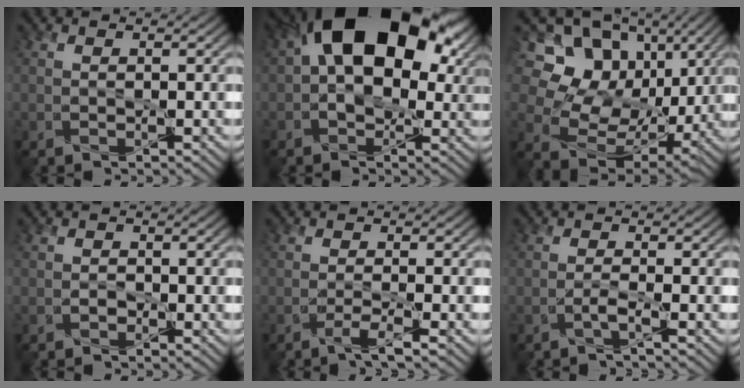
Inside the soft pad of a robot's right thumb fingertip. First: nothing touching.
{"total": 18.6, "force": [4.9, 11.3, 13.9], "torque": [-0.212, 0.034, 0.065]}
{"total": 16.6, "force": [5.2, 12.8, 9.2], "torque": [-0.245, 0.049, 0.117]}
{"total": 1.1, "force": [-0.8, 0.8, 0.3], "torque": [-0.001, -0.002, -0.015]}
{"total": 2.2, "force": [-1.6, -0.1, 1.6], "torque": [-0.030, 0.008, -0.034]}
{"total": 1.5, "force": [-1.1, -0.2, 1.0], "torque": [-0.022, 0.008, -0.024]}